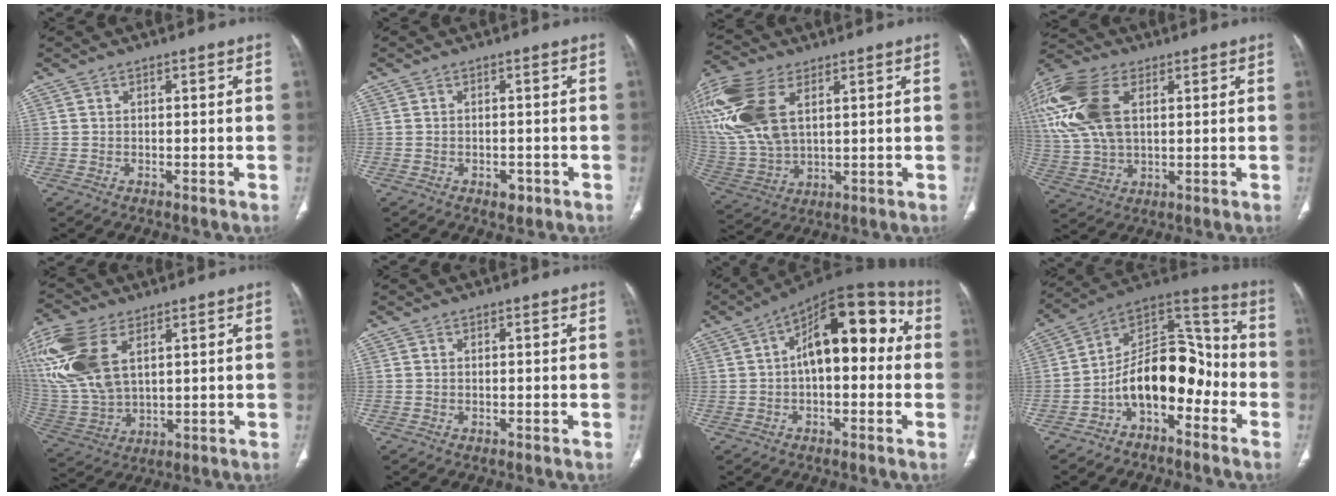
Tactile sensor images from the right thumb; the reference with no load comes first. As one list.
[{"total": 1.9, "force": [-1.0, 1.2, 1.1], "torque": [-0.010, 0.003, -0.008]}, {"total": 22.0, "force": [8.2, 12.5, 16.2], "torque": [-0.396, -0.005, 0.164]}, {"total": 21.5, "force": [6.7, 12.8, 16.0], "torque": [-0.385, 0.015, 0.127]}, {"total": 19.4, "force": [7.7, 10.7, 14.3], "torque": [-0.341, -0.017, 0.159]}, {"total": 0.0}, {"total": 17.2, "force": [2.1, 8.5, 14.8], "torque": [-0.184, 0.048, 0.021]}, {"total": 15.2, "force": [-5.6, 8.9, 10.9], "torque": [-0.144, 0.094, -0.101]}]